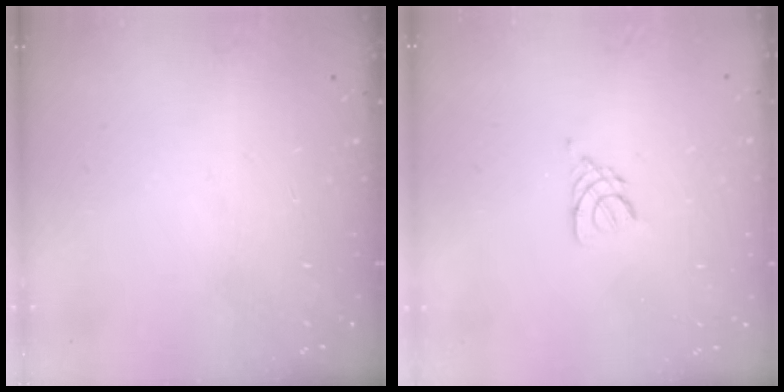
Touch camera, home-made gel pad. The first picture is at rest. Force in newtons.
{"total": 3.0, "press": 3.0, "slide": 0.6}